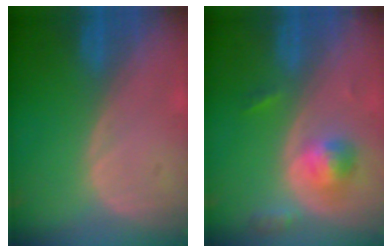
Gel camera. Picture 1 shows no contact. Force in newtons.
{"total": 5.2, "press": 4.8, "slide": 2.1}